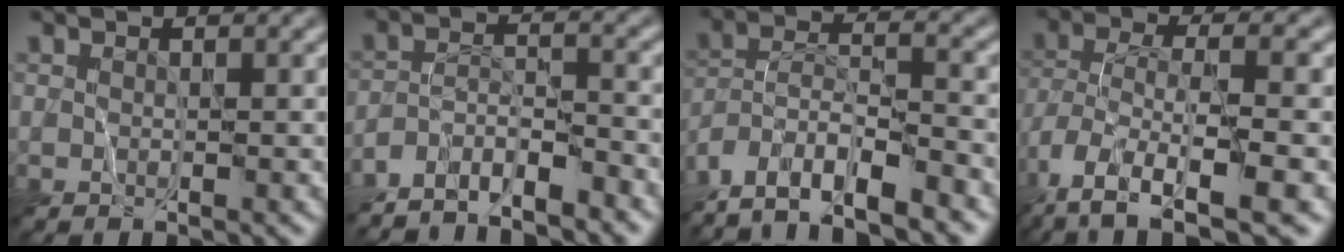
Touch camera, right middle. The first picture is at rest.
{"total": 5.3, "force": [-4.9, 0.8, 1.9], "torque": [-0.032, 0.004, -0.088]}
{"total": 11.2, "force": [-9.1, 3.1, 5.7], "torque": [-0.096, -0.002, -0.151]}
{"total": 9.7, "force": [-4.8, 3.5, 7.7], "torque": [-0.152, -0.010, -0.084]}